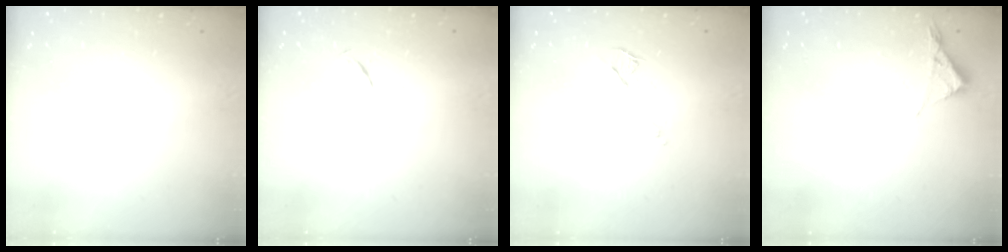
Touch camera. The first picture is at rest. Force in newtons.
{"total": 5.2, "press": 5.1, "slide": 0.8}
{"total": 7.4, "press": 6.8, "slide": 3.1}
{"total": 3.1, "press": 3.1, "slide": 0.5}